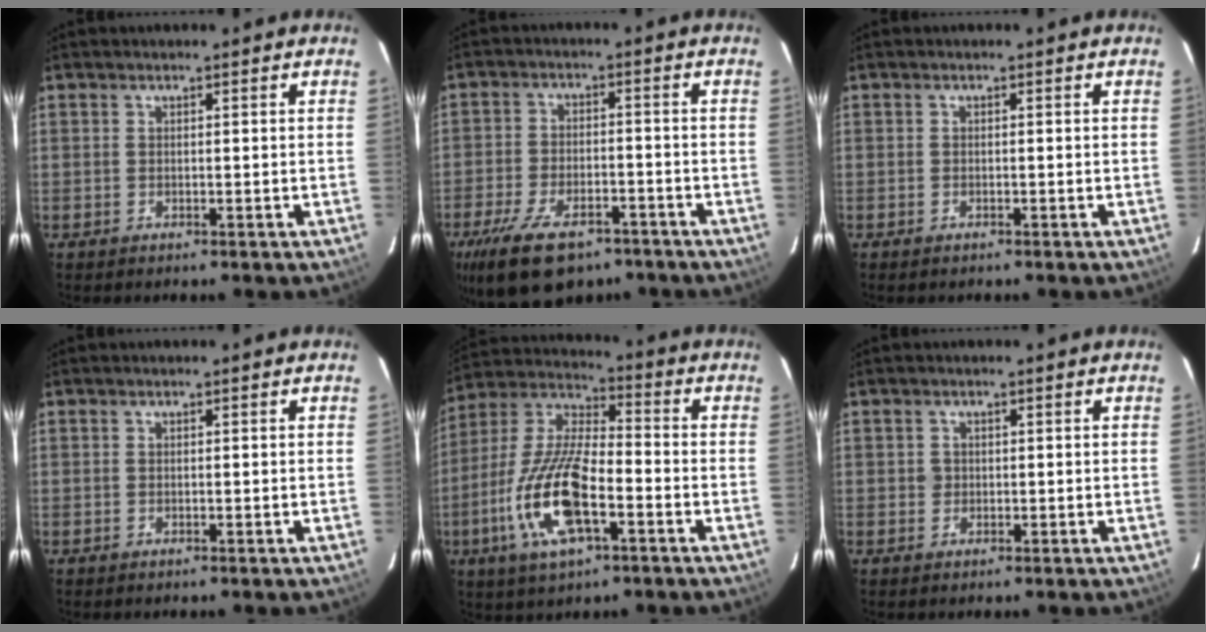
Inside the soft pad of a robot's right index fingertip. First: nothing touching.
{"total": 16.3, "force": [-10.8, 7.8, 9.4], "torque": [-0.210, -0.024, -0.177]}
{"total": 0.8, "force": [-0.6, 0.4, 0.2], "torque": [-0.006, 0.000, -0.013]}
{"total": 0.0}
{"total": 17.2, "force": [-6.2, 6.2, 14.8], "torque": [-0.313, -0.011, -0.122]}
{"total": 1.3, "force": [0.0, 1.3, 0.0], "torque": [0.007, 0.002, 0.000]}